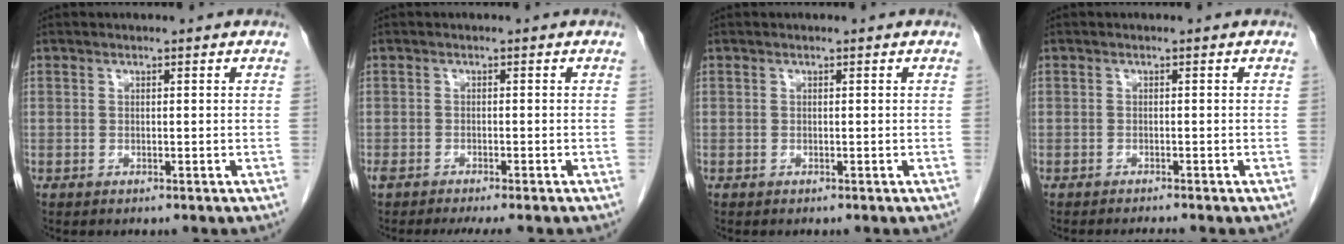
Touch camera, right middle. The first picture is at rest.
{"total": 6.8, "force": [-5.6, 0.9, 3.6], "torque": [-0.051, -0.007, -0.085]}
{"total": 0.0}
{"total": 1.4, "force": [-1.3, -0.5, 0.3], "torque": [-0.006, -0.004, -0.021]}